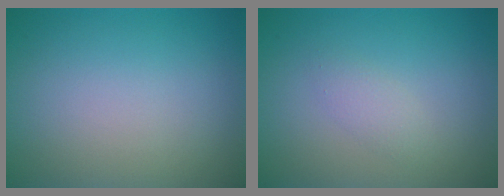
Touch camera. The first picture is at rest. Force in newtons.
{"total": 1.3, "press": 1.3, "slide": 0.1}